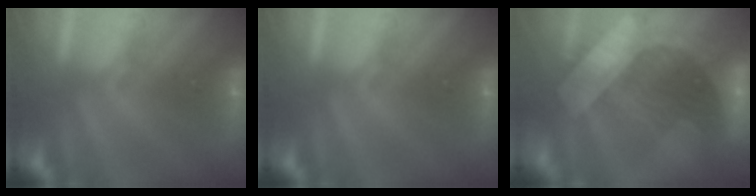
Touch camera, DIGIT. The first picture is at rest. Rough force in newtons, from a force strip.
{"total": 0.0}
{"total": 3.0}